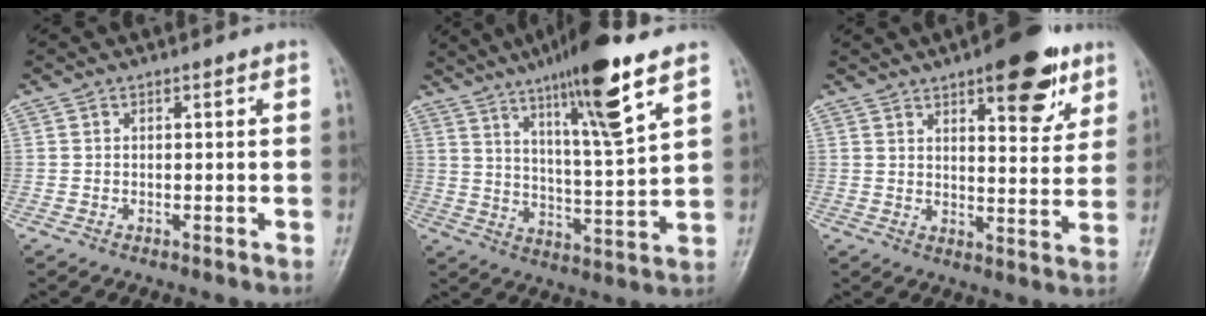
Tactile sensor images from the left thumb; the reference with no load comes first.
{"total": 16.3, "force": [10.1, 1.5, 12.7], "torque": [-0.208, -0.050, 0.168]}
{"total": 13.3, "force": [7.6, 5.0, 9.7], "torque": [-0.093, -0.034, 0.102]}